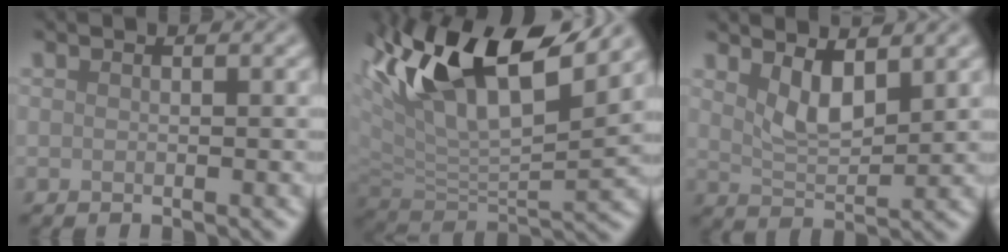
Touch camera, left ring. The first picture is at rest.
{"total": 14.3, "force": [7.3, 5.4, 11.1], "torque": [-0.202, 0.029, 0.126]}
{"total": 3.4, "force": [1.9, 1.3, 2.6], "torque": [-0.053, -0.010, 0.040]}